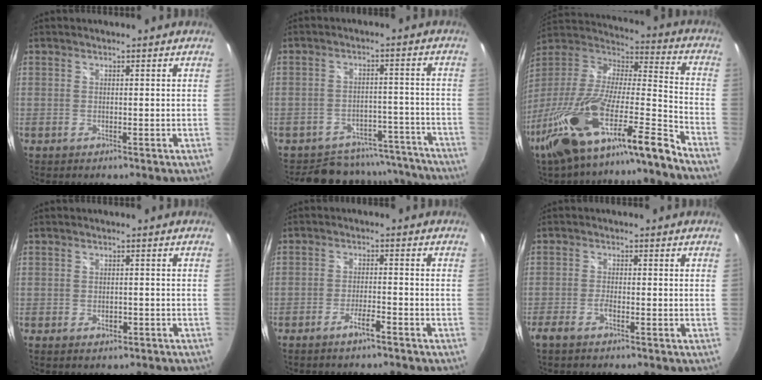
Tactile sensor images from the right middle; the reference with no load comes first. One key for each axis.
{"total": 15.0, "fx": -13.5, "fy": 6.2, "fz": 2.1, "tx": -0.045, "ty": 0.044, "tz": -0.162}
{"total": 26.8, "fx": -19.3, "fy": 2.2, "fz": 18.4, "tx": -0.306, "ty": -0.062, "tz": -0.337}
{"total": 2.3, "fx": -1.5, "fy": 1.3, "fz": 1.2, "tx": -0.020, "ty": -0.001, "tz": -0.018}
{"total": 3.5, "fx": -2.8, "fy": 0.2, "fz": 2.0, "tx": -0.055, "ty": 0.003, "tz": -0.048}
{"total": 3.6, "fx": -2.7, "fy": 0.7, "fz": 2.2, "tx": -0.064, "ty": 0.003, "tz": -0.056}